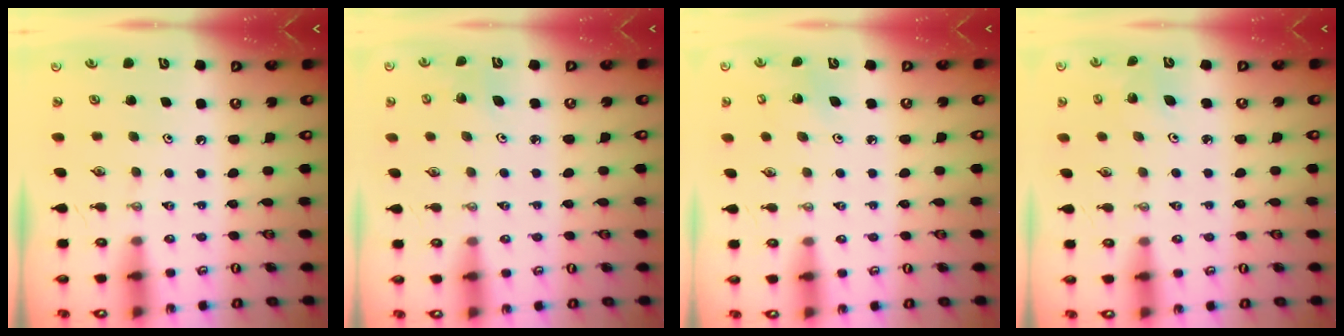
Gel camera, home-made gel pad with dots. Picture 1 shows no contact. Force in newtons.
{"total": 3.4, "press": 3.2, "slide": 0.9}
{"total": 3.4, "press": 3.4, "slide": 0.2}
{"total": 2.3, "press": 2.3, "slide": 0.2}